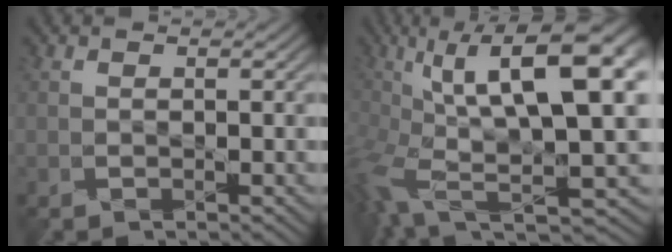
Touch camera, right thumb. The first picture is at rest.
{"total": 15.7, "force": [1.0, 5.0, 14.8], "torque": [-0.266, -0.004, 0.026]}